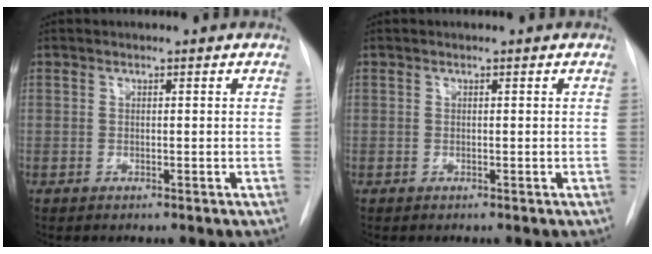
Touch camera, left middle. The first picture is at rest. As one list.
[{"total": 0.0}]